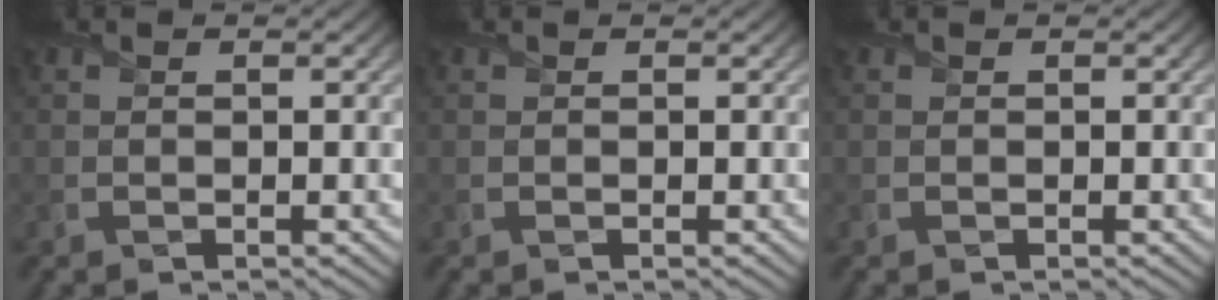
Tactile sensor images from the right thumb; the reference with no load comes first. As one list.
[{"total": 0.0}, {"total": 0.0}]